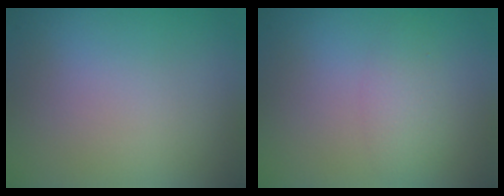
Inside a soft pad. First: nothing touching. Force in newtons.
{"total": 2.3, "press": 2.3, "slide": 0.1}